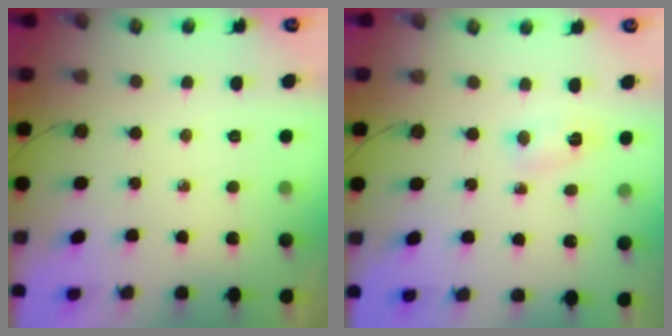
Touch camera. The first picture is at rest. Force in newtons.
{"total": 2.9, "press": 1.6, "slide": 2.4}